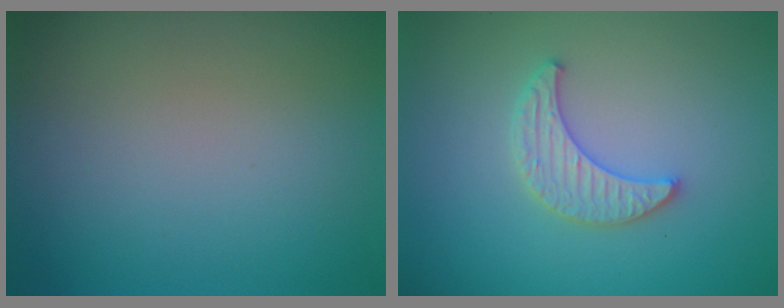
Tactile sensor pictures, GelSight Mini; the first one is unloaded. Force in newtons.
{"total": 2.9, "press": 2.9, "slide": 0.7}